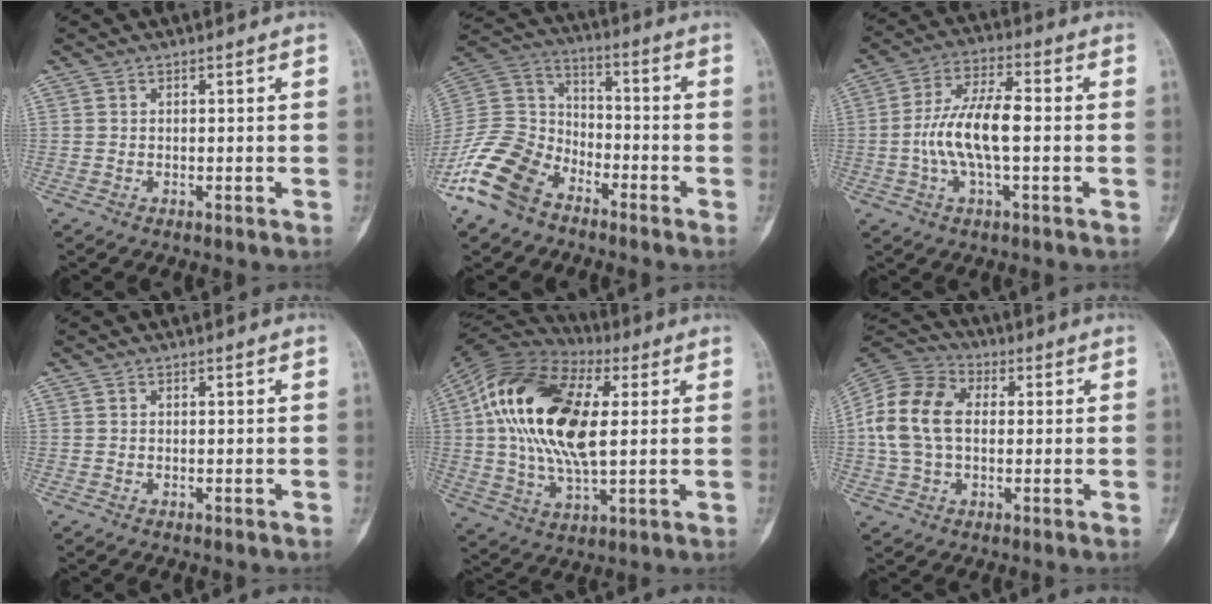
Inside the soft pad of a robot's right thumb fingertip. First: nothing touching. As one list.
[{"total": 15.2, "force": [-9.6, 9.5, 6.8], "torque": [-0.132, 0.064, -0.195]}, {"total": 11.7, "force": [-1.1, 4.3, 10.8], "torque": [-0.219, 0.027, -0.025]}, {"total": 0.0}, {"total": 22.6, "force": [4.0, 11.2, 19.2], "torque": [-0.375, 0.004, 0.059]}, {"total": 14.4, "force": [0.9, 9.7, 10.6], "torque": [-0.214, 0.030, 0.011]}]